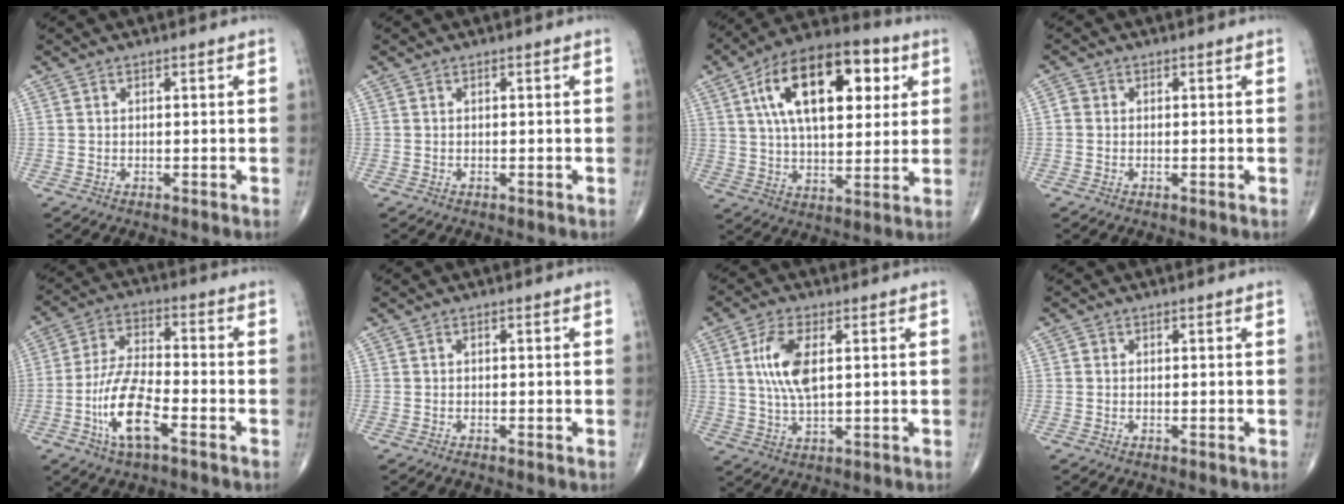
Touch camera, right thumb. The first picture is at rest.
{"total": 0.0}
{"total": 22.1, "force": [7.2, 11.1, 17.7], "torque": [-0.263, 0.001, 0.110]}
{"total": 1.5, "force": [-0.1, 1.4, 0.7], "torque": [-0.007, 0.003, -0.007]}
{"total": 11.7, "force": [-4.8, 4.1, 9.9], "torque": [-0.201, 0.027, -0.091]}
{"total": 0.6, "force": [-0.4, 0.1, 0.5], "torque": [-0.013, -0.002, -0.009]}
{"total": 8.7, "force": [1.9, 3.8, 7.6], "torque": [-0.158, -0.004, 0.037]}
{"total": 0.6, "force": [0.0, 0.6, 0.2], "torque": [-0.001, 0.001, -0.003]}